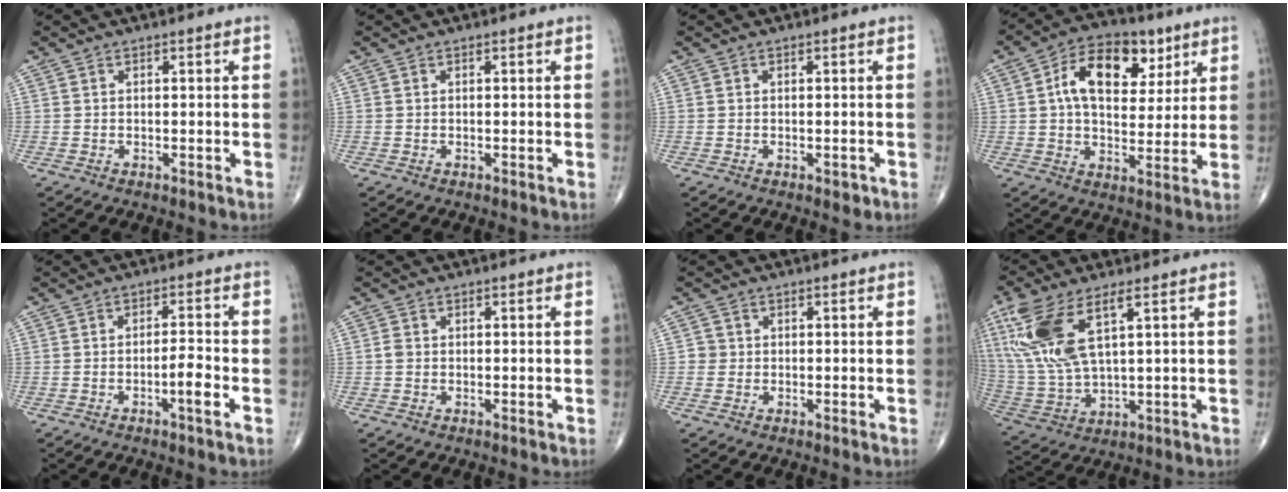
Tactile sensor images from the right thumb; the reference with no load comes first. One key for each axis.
{"total": 0.0}
{"total": 1.2, "fx": -0.5, "fy": 0.7, "fz": 0.8, "tx": -0.005, "ty": -0.001, "tz": -0.006}
{"total": 15.2, "fx": 5.3, "fy": 9.4, "fz": 10.7, "tx": -0.142, "ty": -0.002, "tz": 0.083}
{"total": 4.1, "fx": -1.7, "fy": 0.6, "fz": 3.7, "tx": -0.064, "ty": 0.012, "tz": -0.032}
{"total": 1.0, "fx": -0.1, "fy": 0.8, "fz": 0.5, "tx": -0.007, "ty": 0.001, "tz": -0.002}
{"total": 1.5, "fx": -0.1, "fy": 1.5, "fz": 0.1, "tx": 0.009, "ty": 0.006, "tz": -0.005}
{"total": 15.4, "fx": 5.9, "fy": 5.8, "fz": 12.9, "tx": -0.300, "ty": -0.014, "tz": 0.125}